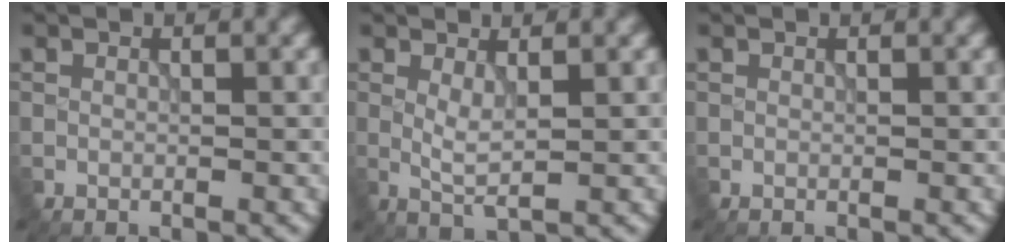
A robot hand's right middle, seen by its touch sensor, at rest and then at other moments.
{"total": 2.0, "force": [0.5, 0.4, 1.9], "torque": [-0.043, -0.006, 0.011]}
{"total": 0.0}